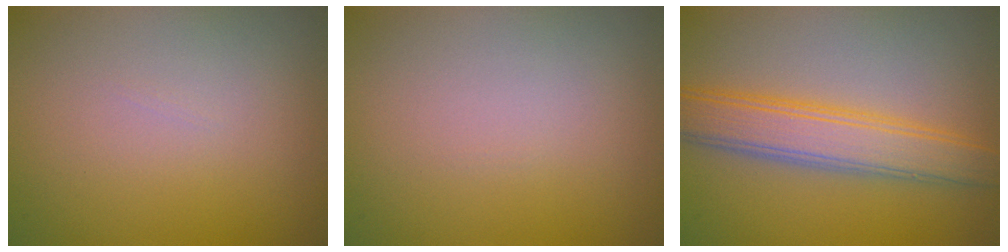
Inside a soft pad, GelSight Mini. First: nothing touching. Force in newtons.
{"total": 0.0}
{"total": 5.3, "press": 5.3, "slide": 0.1}